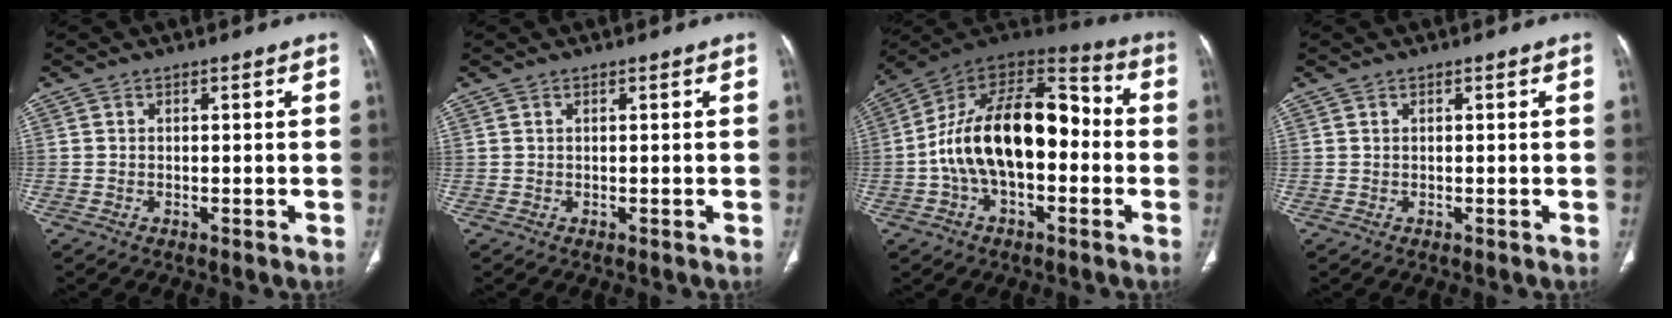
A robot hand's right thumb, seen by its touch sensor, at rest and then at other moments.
{"total": 0.0}
{"total": 22.0, "force": [-1.7, 12.4, 18.2], "torque": [-0.296, 0.048, -0.033]}
{"total": 0.0}